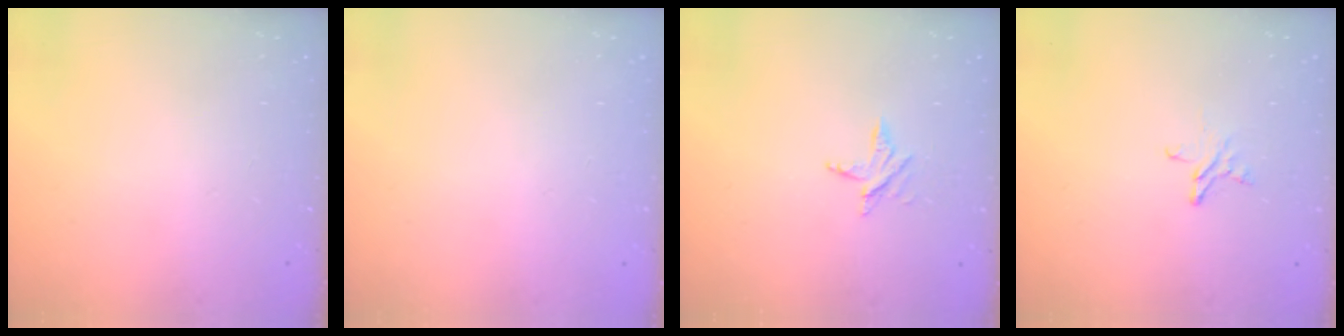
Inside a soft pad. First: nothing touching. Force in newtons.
{"total": 0.0}
{"total": 3.7, "press": 3.7, "slide": 0.5}
{"total": 4.0, "press": 4.0, "slide": 0.3}